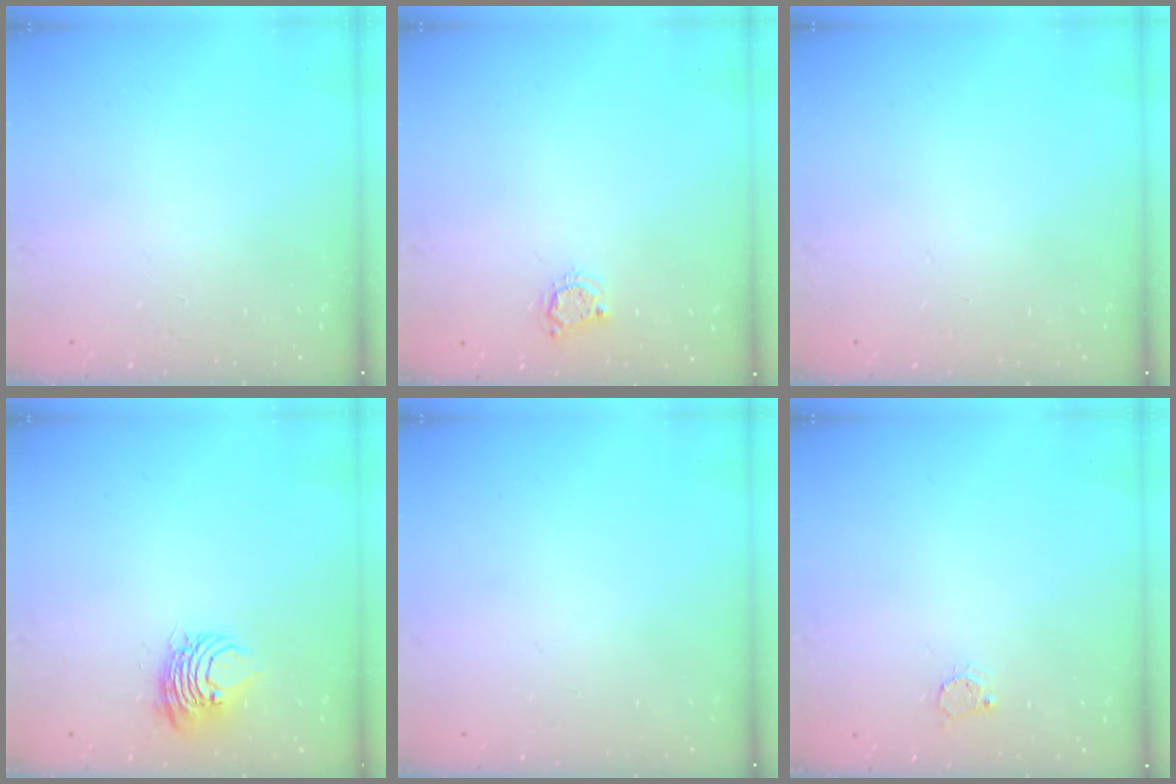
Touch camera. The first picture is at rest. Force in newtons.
{"total": 4.2, "press": 4.1, "slide": 0.6}
{"total": 0.0}
{"total": 8.0, "press": 8.0, "slide": 0.3}
{"total": 0.0}
{"total": 2.6, "press": 2.6, "slide": 0.3}